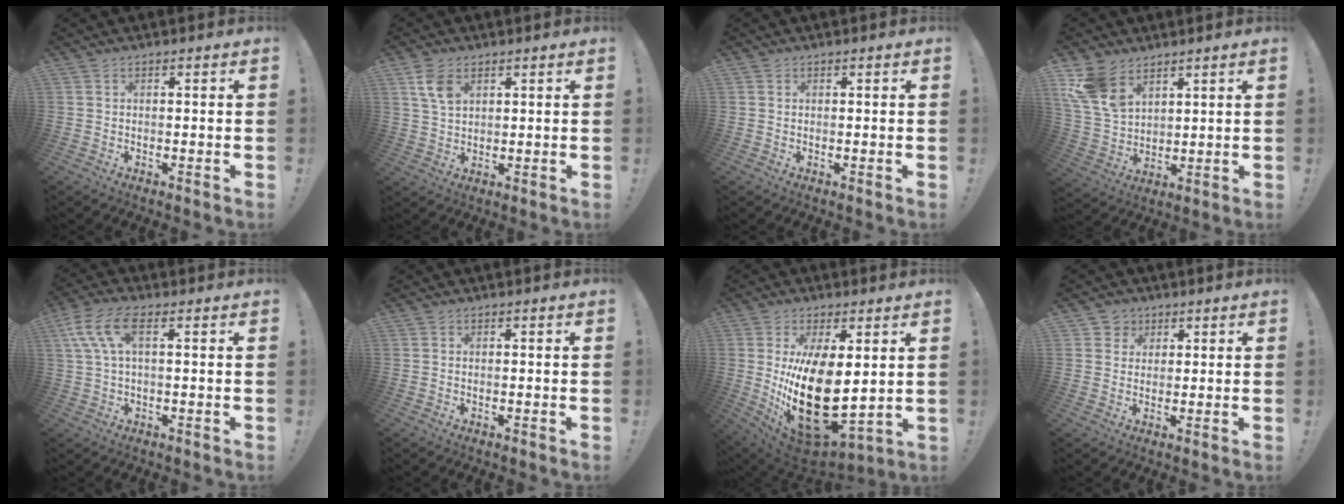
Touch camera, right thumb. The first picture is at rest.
{"total": 6.5, "force": [3.2, 4.0, 4.1], "torque": [-0.076, -0.006, 0.063]}
{"total": 0.6, "force": [0.3, 0.4, 0.0], "torque": [0.006, -0.002, 0.005]}
{"total": 12.2, "force": [7.6, 7.5, 5.9], "torque": [-0.125, -0.032, 0.154]}
{"total": 9.5, "force": [3.1, 4.1, 8.0], "torque": [-0.163, -0.002, 0.063]}
{"total": 0.0}
{"total": 22.7, "force": [1.3, 11.7, 19.3], "torque": [-0.350, -0.046, 0.040]}
{"total": 4.0, "force": [1.7, 3.5, 0.5], "torque": [-0.007, -0.011, 0.030]}